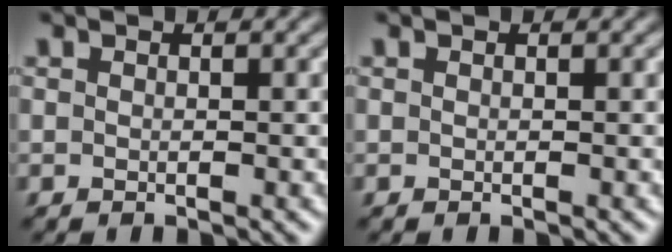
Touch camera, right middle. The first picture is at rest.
{"total": 0.0}